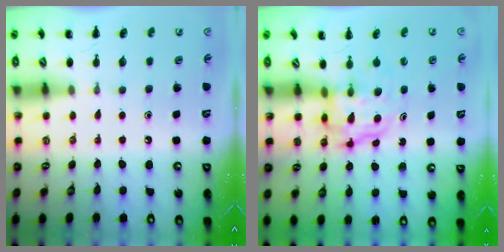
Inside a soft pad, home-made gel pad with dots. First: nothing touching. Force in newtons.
{"total": 4.0, "press": 4.0, "slide": 0.3}